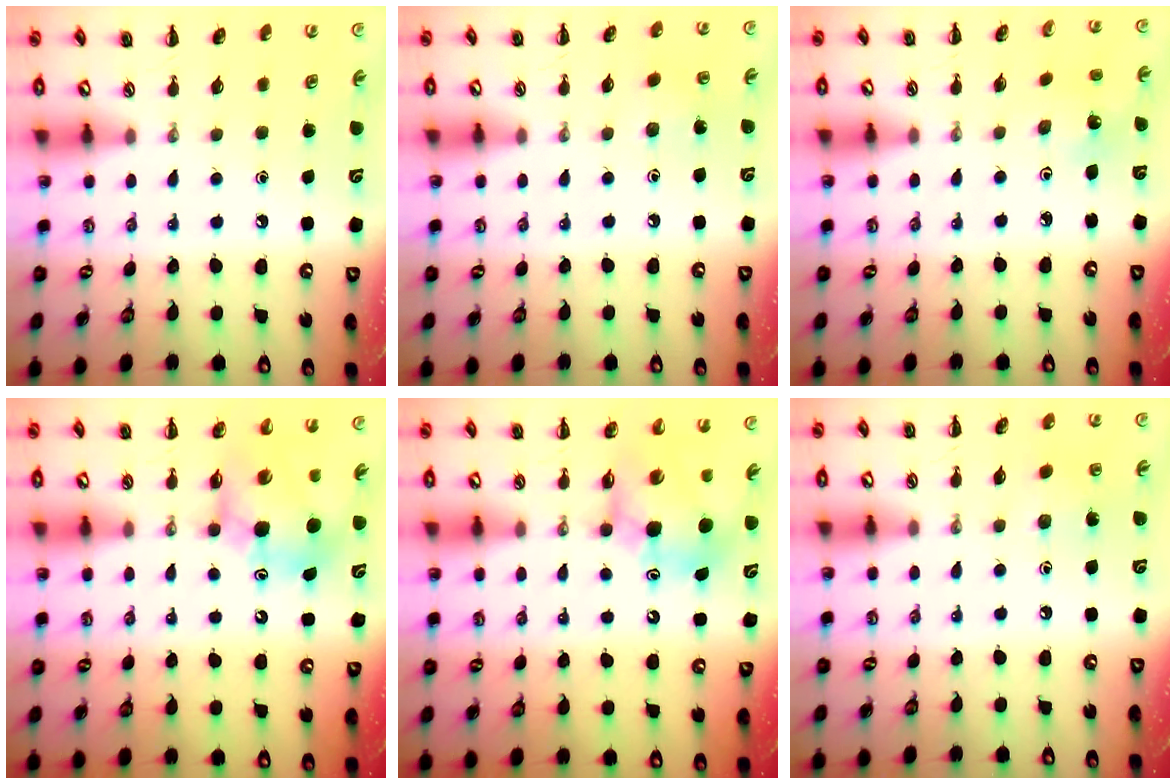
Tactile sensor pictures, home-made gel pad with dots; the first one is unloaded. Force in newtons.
{"total": 3.0, "press": 2.9, "slide": 0.9}
{"total": 2.0, "press": 1.9, "slide": 0.7}
{"total": 8.4, "press": 8.1, "slide": 2.3}
{"total": 8.4, "press": 8.1, "slide": 2.3}
{"total": 2.6, "press": 2.5, "slide": 0.7}